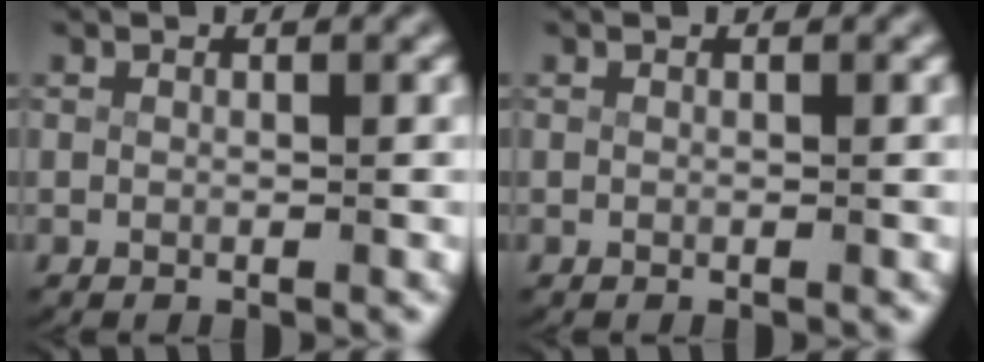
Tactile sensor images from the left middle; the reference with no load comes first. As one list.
[{"total": 0.0}]